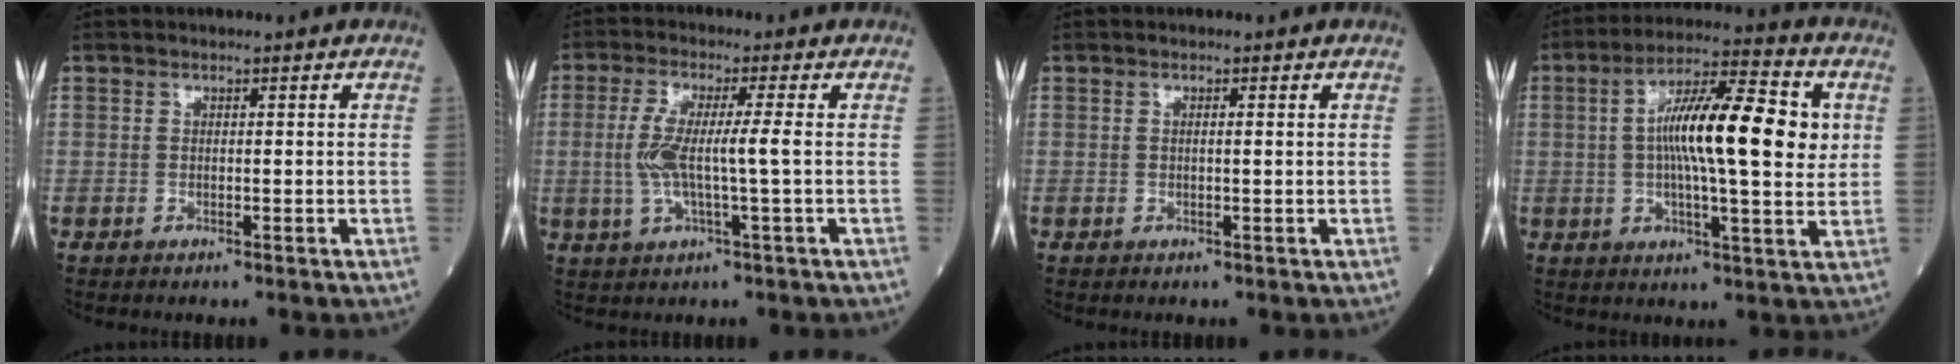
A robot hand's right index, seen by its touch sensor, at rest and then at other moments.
{"total": 6.5, "force": [-0.3, 0.1, 6.5], "torque": [-0.143, 0.003, -0.007]}
{"total": 0.7, "force": [0.1, -0.1, 0.7], "torque": [-0.015, 0.001, 0.000]}
{"total": 15.4, "force": [2.2, 2.8, 15.0], "torque": [-0.252, 0.025, 0.025]}